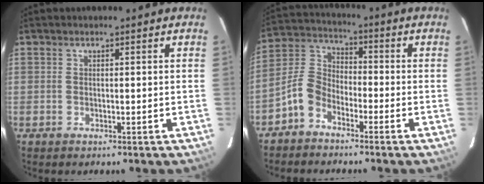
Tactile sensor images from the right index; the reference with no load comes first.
{"total": 6.9, "force": [-4.6, 4.2, 3.1], "torque": [-0.070, 0.020, -0.102]}